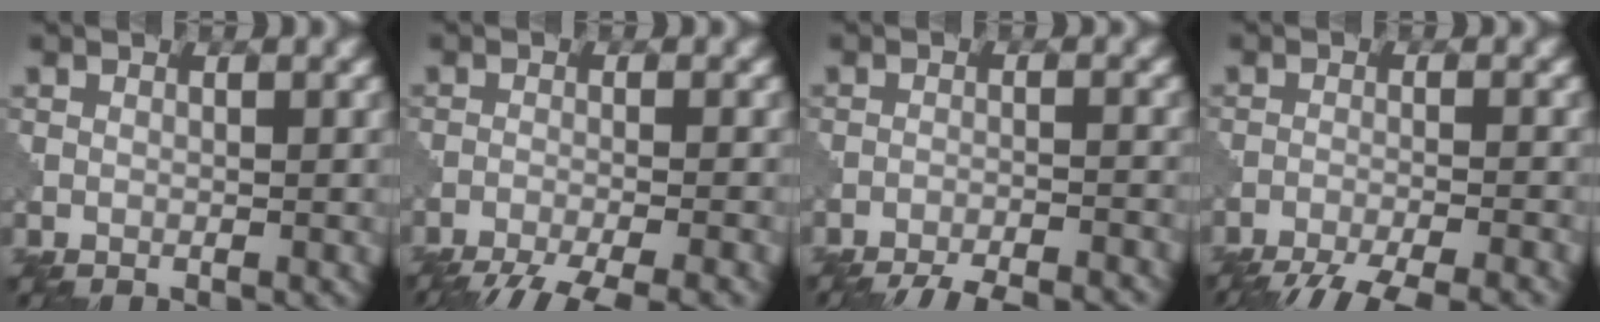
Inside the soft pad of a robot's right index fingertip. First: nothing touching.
{"total": 7.8, "force": [-6.5, 1.4, 4.1], "torque": [-0.062, -0.022, -0.100]}
{"total": 8.8, "force": [-8.3, 1.6, 2.5], "torque": [-0.029, 0.000, -0.116]}
{"total": 8.6, "force": [-7.6, 1.4, 3.9], "torque": [-0.061, -0.020, -0.114]}